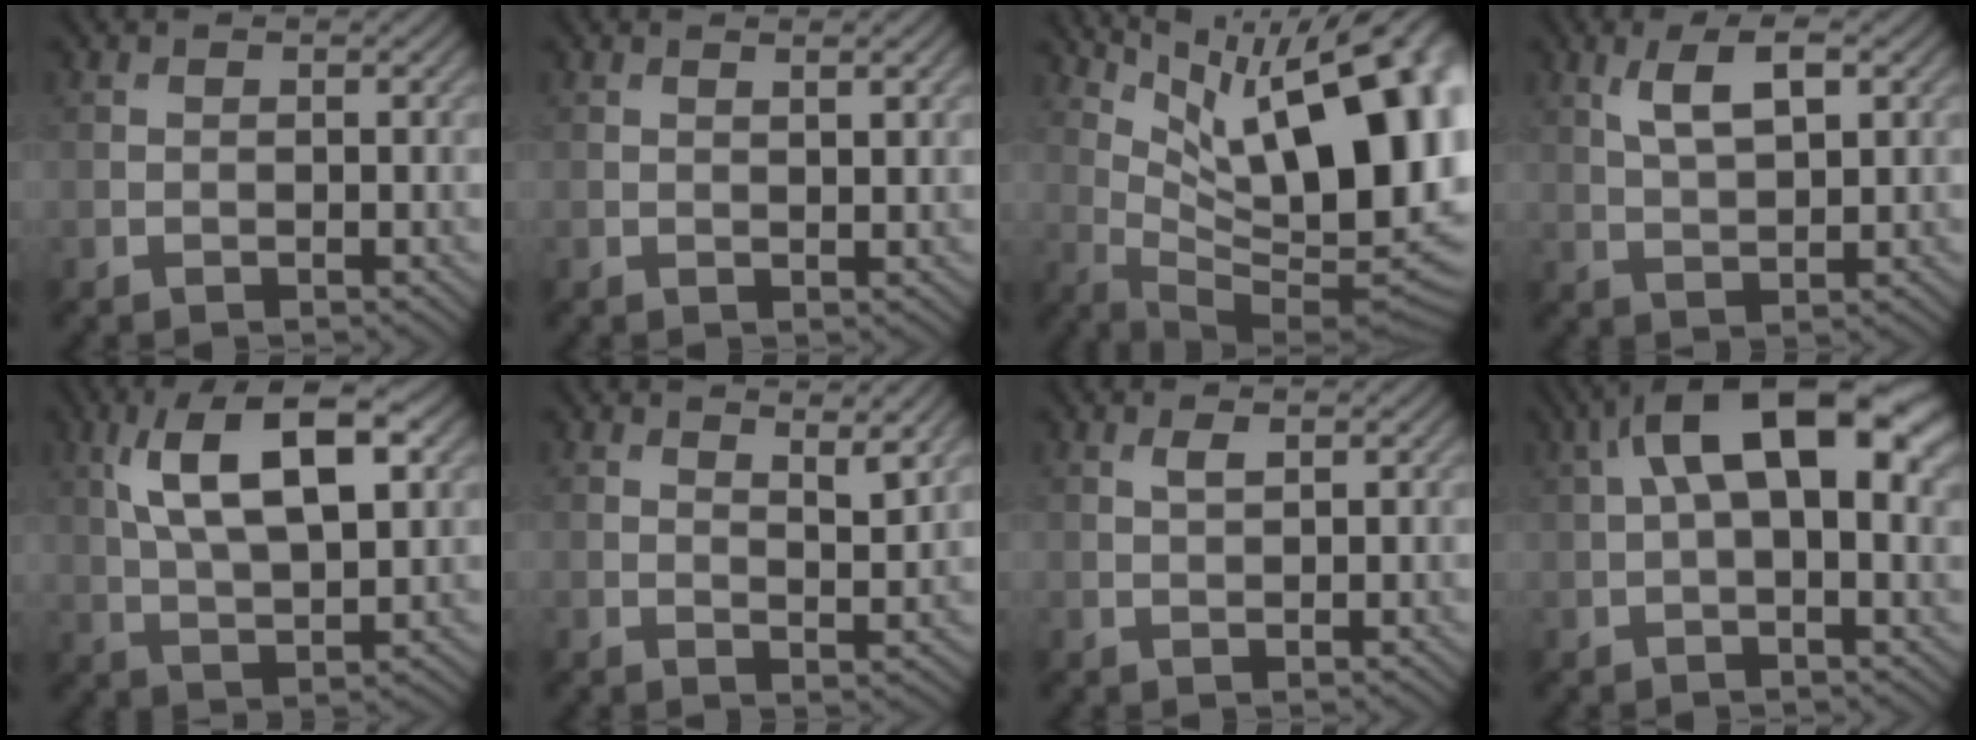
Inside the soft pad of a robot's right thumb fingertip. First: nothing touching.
{"total": 1.2, "force": [0.8, 0.1, 1.0], "torque": [-0.017, 0.001, 0.015]}
{"total": 20.2, "force": [7.3, 7.2, 17.4], "torque": [-0.240, 0.040, 0.132]}
{"total": 5.5, "force": [2.4, 2.1, 4.5], "torque": [-0.091, 0.002, 0.046]}
{"total": 12.3, "force": [4.5, 5.0, 10.3], "torque": [-0.189, 0.007, 0.078]}
{"total": 3.6, "force": [2.4, 0.7, 2.6], "torque": [-0.044, -0.003, 0.047]}
{"total": 1.2, "force": [0.7, 0.4, 0.9], "torque": [-0.022, 0.000, 0.016]}
{"total": 13.7, "force": [3.9, 6.0, 11.6], "torque": [-0.191, 0.016, 0.062]}